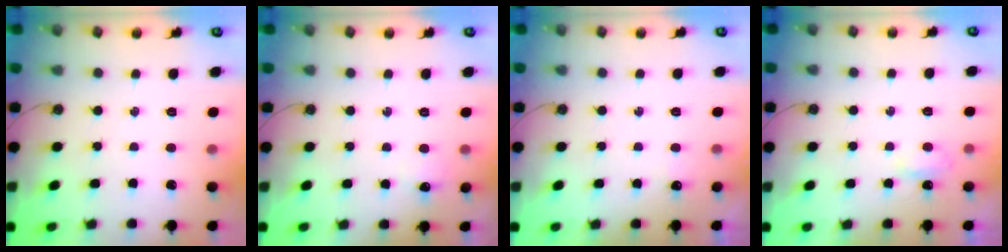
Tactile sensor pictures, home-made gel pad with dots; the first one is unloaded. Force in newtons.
{"total": 5.7, "press": 5.6, "slide": 0.8}
{"total": 2.8, "press": 2.7, "slide": 0.4}
{"total": 2.9, "press": 2.9, "slide": 0.6}